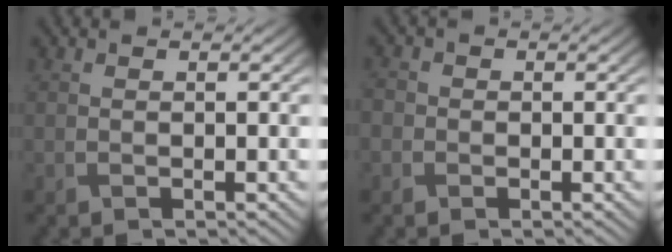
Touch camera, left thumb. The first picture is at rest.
{"total": 1.9, "force": [-0.4, 1.9, 0.4], "torque": [-0.007, 0.002, -0.015]}